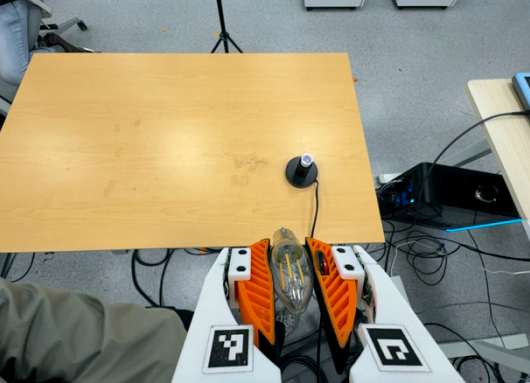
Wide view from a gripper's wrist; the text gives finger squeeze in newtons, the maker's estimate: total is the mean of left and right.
{"total": 20.6, "left": 21.7, "right": 19.4}